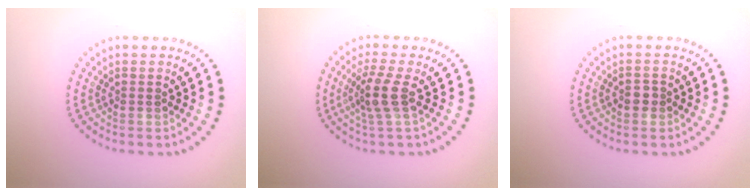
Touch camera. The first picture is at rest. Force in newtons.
{"total": 2.6, "press": 2.1, "slide": 1.7}
{"total": 1.1, "press": 1.0, "slide": 0.4}